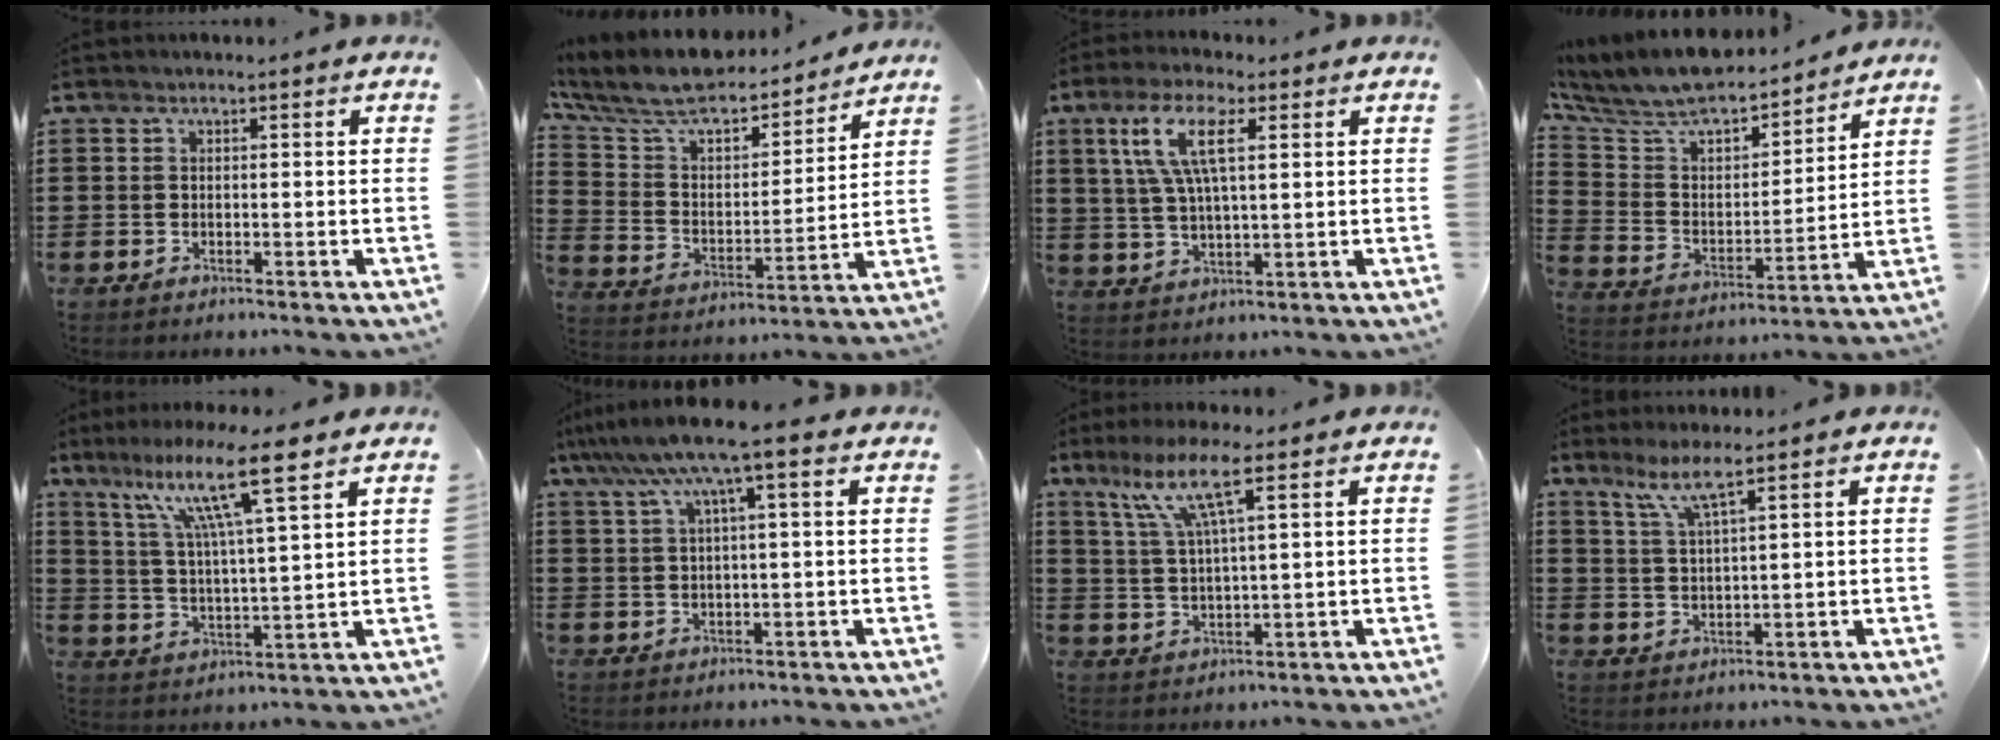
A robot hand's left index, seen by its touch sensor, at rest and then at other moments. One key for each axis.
{"total": 9.3, "fx": 8.2, "fy": 2.2, "fz": 3.7, "tx": -0.111, "ty": -0.061, "tz": 0.140}
{"total": 8.9, "fx": 3.6, "fy": 2.9, "fz": 7.6, "tx": -0.166, "ty": 0.008, "tz": 0.060}
{"total": 9.1, "fx": 8.2, "fy": 2.1, "fz": 3.3, "tx": -0.105, "ty": -0.062, "tz": 0.140}
{"total": 12.0, "fx": 8.0, "fy": 0.7, "fz": 8.9, "tx": -0.177, "ty": -0.029, "tz": 0.130}
{"total": 7.7, "fx": 3.8, "fy": -0.1, "fz": 6.7, "tx": -0.145, "ty": -0.009, "tz": 0.062}
{"total": 8.9, "fx": 4.7, "fy": 0.8, "fz": 7.4, "tx": -0.155, "ty": 0.003, "tz": 0.081}
{"total": 5.4, "fx": 3.5, "fy": 0.1, "fz": 4.0, "tx": -0.089, "ty": -0.003, "tz": 0.062}